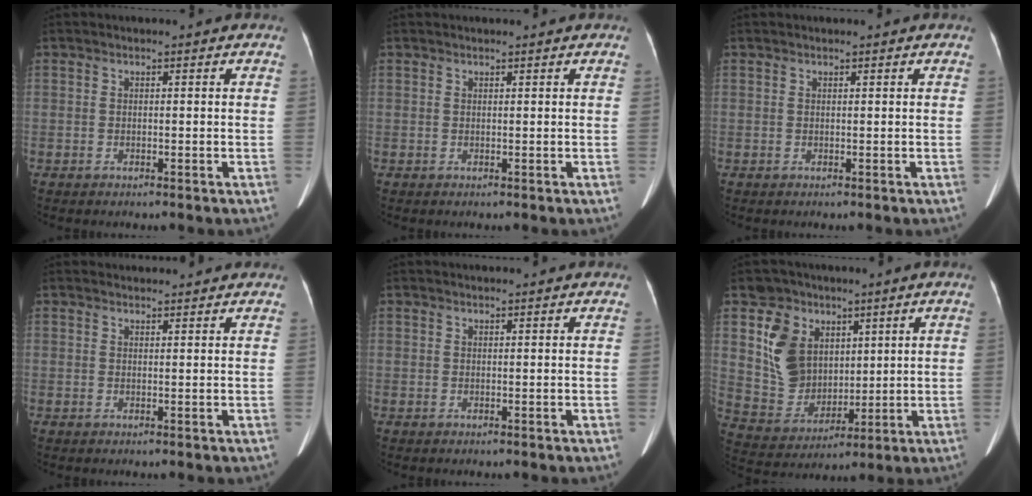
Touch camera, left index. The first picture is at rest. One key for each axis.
{"total": 2.0, "fx": 1.8, "fy": 0.0, "fz": 0.8, "tx": -0.010, "ty": 0.010, "tz": 0.022}
{"total": 1.1, "fx": 1.0, "fy": 0.0, "fz": 0.5, "tx": -0.009, "ty": 0.006, "tz": 0.014}
{"total": 4.2, "fx": 4.1, "fy": 0.6, "fz": 0.7, "tx": -0.006, "ty": 0.009, "tz": 0.047}
{"total": 2.7, "fx": 2.5, "fy": 0.1, "fz": 0.8, "tx": -0.011, "ty": 0.008, "tz": 0.029}
{"total": 10.7, "fx": 4.6, "fy": 8.9, "fz": 3.7, "tx": -0.095, "ty": 0.016, "tz": 0.108}